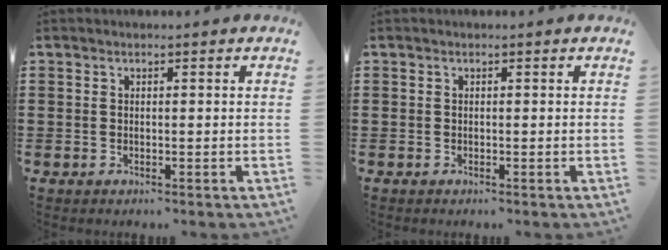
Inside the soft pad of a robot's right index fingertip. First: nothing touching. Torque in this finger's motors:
{"motor_torque": [-0.27, 0.35, -0.89, -0.14]}